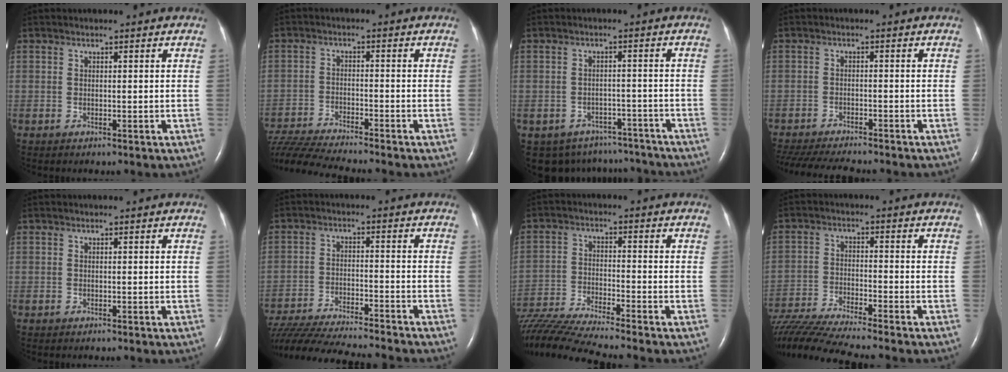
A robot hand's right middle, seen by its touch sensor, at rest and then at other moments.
{"total": 12.4, "force": [-11.4, -0.6, 4.7], "torque": [-0.090, -0.014, -0.199]}
{"total": 11.6, "force": [-10.0, 5.7, 1.4], "torque": [-0.028, 0.018, -0.113]}
{"total": 12.6, "force": [-11.2, 2.0, 5.4], "torque": [-0.102, -0.019, -0.164]}
{"total": 0.0}
{"total": 20.3, "force": [-18.4, 1.1, 8.5], "torque": [-0.165, -0.044, -0.283]}
{"total": 11.7, "force": [-10.6, -1.8, 4.7], "torque": [-0.080, -0.025, -0.187]}
{"total": 14.5, "force": [-12.9, -1.2, 6.4], "torque": [-0.121, -0.025, -0.223]}